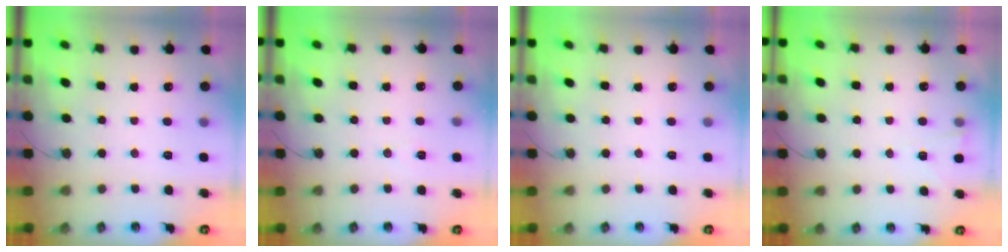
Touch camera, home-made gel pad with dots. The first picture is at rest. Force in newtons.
{"total": 5.2, "press": 2.7, "slide": 4.5}
{"total": 0.0}
{"total": 2.7, "press": 2.1, "slide": 1.6}